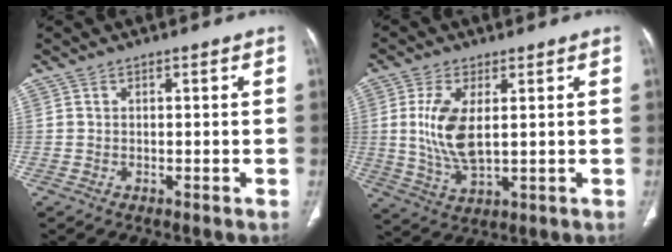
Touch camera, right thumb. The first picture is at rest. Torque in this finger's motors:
{"motor_torque": [-0.45, 1.03, 0.64, 0.56, 0.15]}